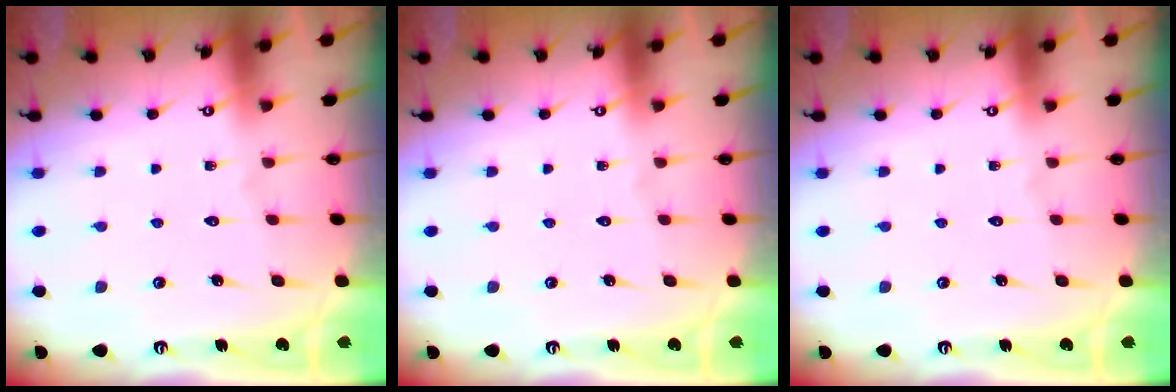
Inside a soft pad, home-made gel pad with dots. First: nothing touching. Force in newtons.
{"total": 0.0}
{"total": 0.0}